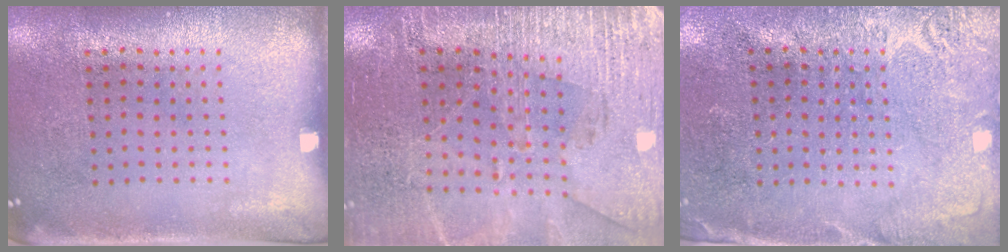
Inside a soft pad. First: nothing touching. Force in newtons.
{"total": 3.1, "press": 3.0, "slide": 0.5}
{"total": 2.7, "press": 2.6, "slide": 0.5}